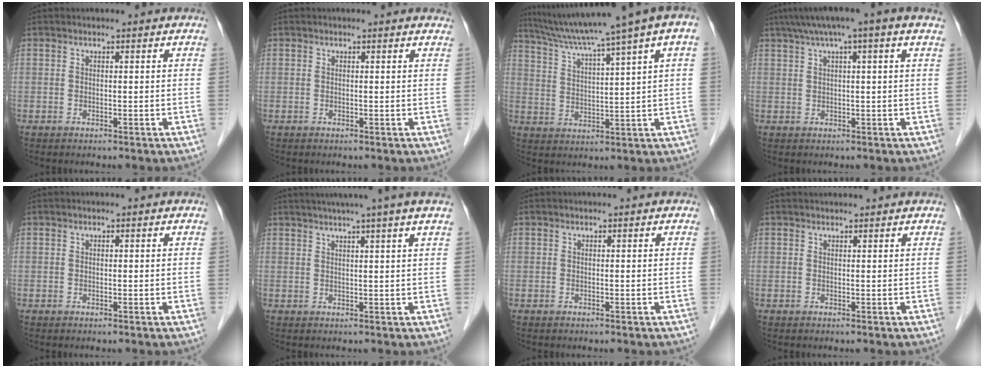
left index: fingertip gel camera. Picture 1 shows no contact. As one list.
[{"total": 0.7, "force": [0.7, 0.1, 0.1], "torque": [-0.009, -0.004, -0.003]}, {"total": 14.5, "force": [9.8, -0.8, 10.7], "torque": [-0.175, 0.029, 0.144]}, {"total": 7.3, "force": [4.7, -0.2, 5.6], "torque": [-0.087, 0.042, 0.068]}, {"total": 0.0}, {"total": 7.6, "force": [5.8, -1.7, 4.6], "torque": [-0.061, 0.020, 0.069]}, {"total": 0.0}, {"total": 1.2, "force": [1.2, 0.1, 0.1], "torque": [-0.010, 0.015, 0.022]}]